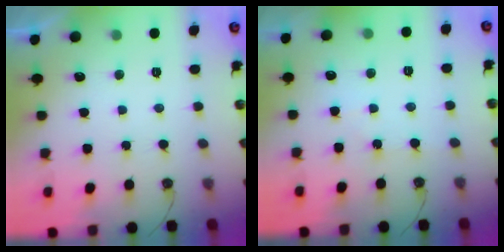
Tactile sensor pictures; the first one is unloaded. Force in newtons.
{"total": 2.4, "press": 2.3, "slide": 0.4}